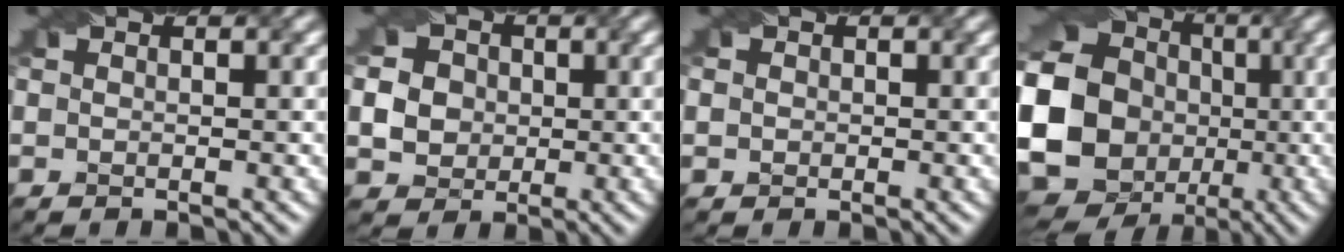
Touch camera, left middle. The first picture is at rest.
{"total": 6.3, "force": [1.0, 5.7, 2.4], "torque": [-0.057, 0.032, 0.014]}
{"total": 2.1, "force": [0.9, 1.7, 0.9], "torque": [-0.011, 0.017, 0.004]}
{"total": 23.7, "force": [-3.7, 22.1, 7.8], "torque": [-0.182, -0.007, -0.095]}